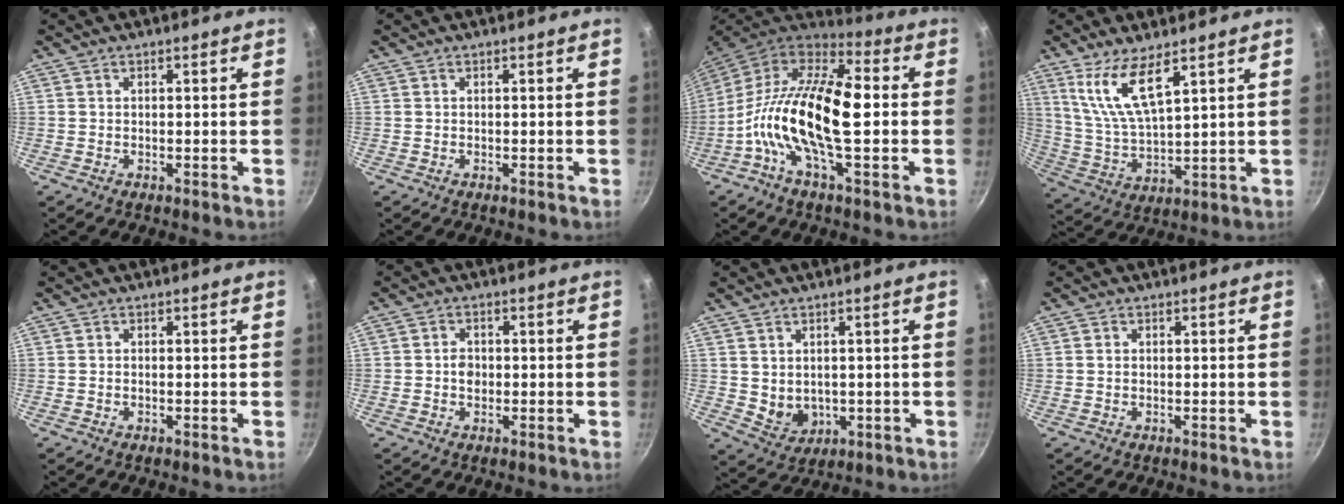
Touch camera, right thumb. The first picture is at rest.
{"total": 0.0}
{"total": 20.3, "force": [-1.5, 8.3, 18.5], "torque": [-0.338, 0.029, -0.051]}
{"total": 10.7, "force": [6.1, 3.0, 8.2], "torque": [-0.159, -0.039, 0.133]}
{"total": 0.0}
{"total": 2.5, "force": [-0.2, 2.0, 1.4], "torque": [-0.014, 0.008, -0.005]}
{"total": 5.2, "force": [0.3, 4.2, 3.1], "torque": [-0.038, -0.011, 0.023]}
{"total": 0.7, "force": [0.1, 0.5, 0.4], "torque": [-0.007, 0.003, 0.002]}